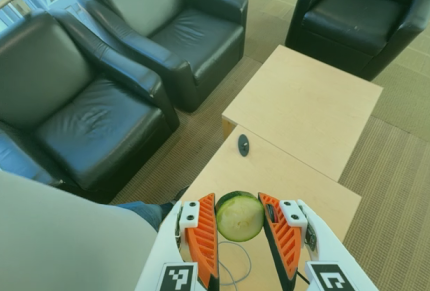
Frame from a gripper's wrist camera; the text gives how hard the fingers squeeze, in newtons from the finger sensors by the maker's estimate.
{"total": 10.4, "left": 10.1, "right": 10.8}